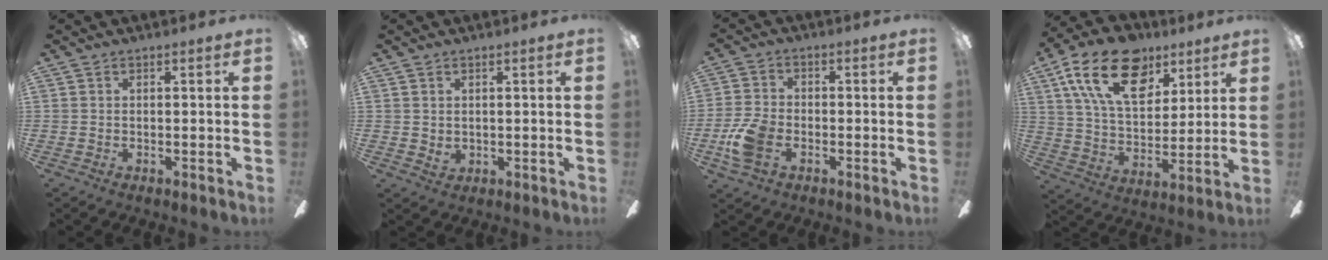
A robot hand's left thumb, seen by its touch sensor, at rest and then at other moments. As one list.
[{"total": 1.7, "force": [1.0, 1.3, 0.5], "torque": [-0.002, -0.002, 0.017]}, {"total": 8.9, "force": [-3.0, 5.9, 5.9], "torque": [-0.130, 0.012, -0.054]}, {"total": 20.9, "force": [10.9, 12.4, 12.8], "torque": [-0.212, -0.037, 0.195]}]